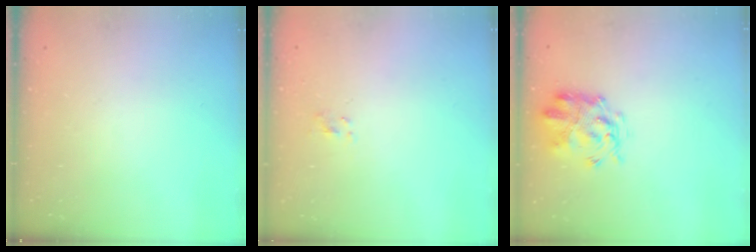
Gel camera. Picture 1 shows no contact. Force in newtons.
{"total": 0.8, "press": 0.5, "slide": 0.6}
{"total": 3.7, "press": 3.5, "slide": 1.1}